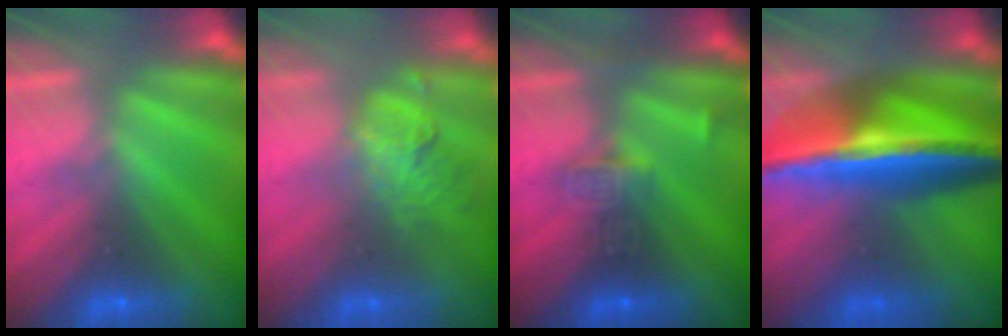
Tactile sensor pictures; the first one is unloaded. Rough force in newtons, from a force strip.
{"total": 1.8}
{"total": 2.9}
{"total": 5.8}